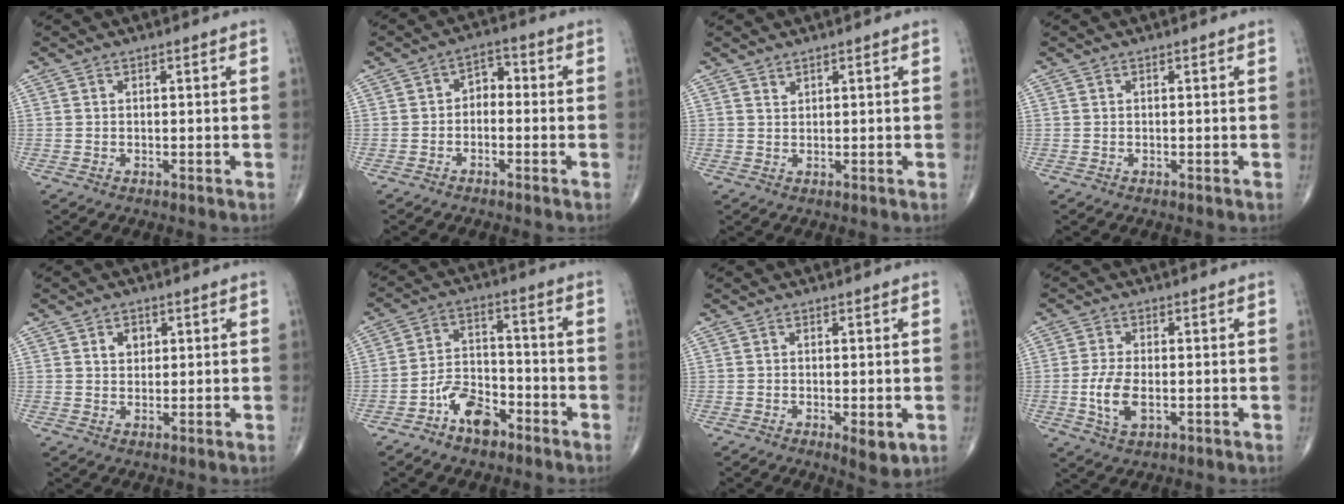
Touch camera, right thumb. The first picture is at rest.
{"total": 3.9, "force": [-0.8, 2.7, 2.7], "torque": [-0.024, 0.027, -0.027]}
{"total": 1.0, "force": [0.9, 0.3, 0.2], "torque": [0.003, -0.007, 0.016]}
{"total": 0.0}
{"total": 3.1, "force": [1.2, 2.4, 1.6], "torque": [-0.009, -0.004, 0.018]}
{"total": 8.8, "force": [-5.2, 4.3, 5.6], "torque": [-0.091, 0.036, -0.096]}
{"total": 4.2, "force": [-1.2, 1.5, 3.7], "torque": [-0.052, -0.011, -0.015]}
{"total": 6.4, "force": [-1.2, 3.2, 5.4], "torque": [-0.115, -0.004, -0.021]}